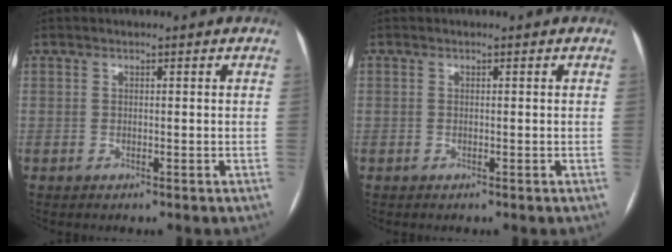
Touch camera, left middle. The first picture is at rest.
{"total": 0.0}